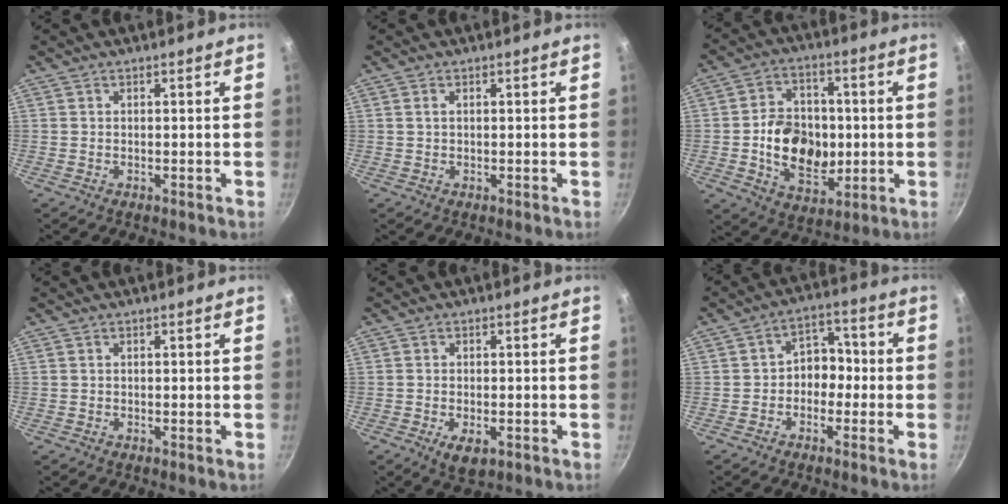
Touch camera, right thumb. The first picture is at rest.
{"total": 0.8, "force": [0.2, 0.4, 0.6], "torque": [-0.011, 0.001, 0.003]}
{"total": 14.5, "force": [-1.0, 10.6, 9.8], "torque": [-0.130, 0.006, -0.014]}
{"total": 0.0}
{"total": 4.4, "force": [-1.6, 2.2, 3.5], "torque": [-0.054, -0.004, -0.022]}
{"total": 6.3, "force": [-1.3, 5.0, 3.7], "torque": [-0.003, 0.031, -0.033]}